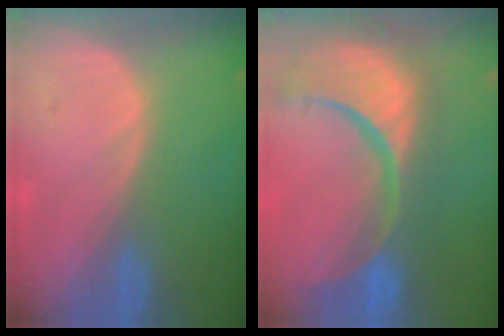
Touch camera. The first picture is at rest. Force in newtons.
{"total": 15.4, "press": 12.2, "slide": 9.5}